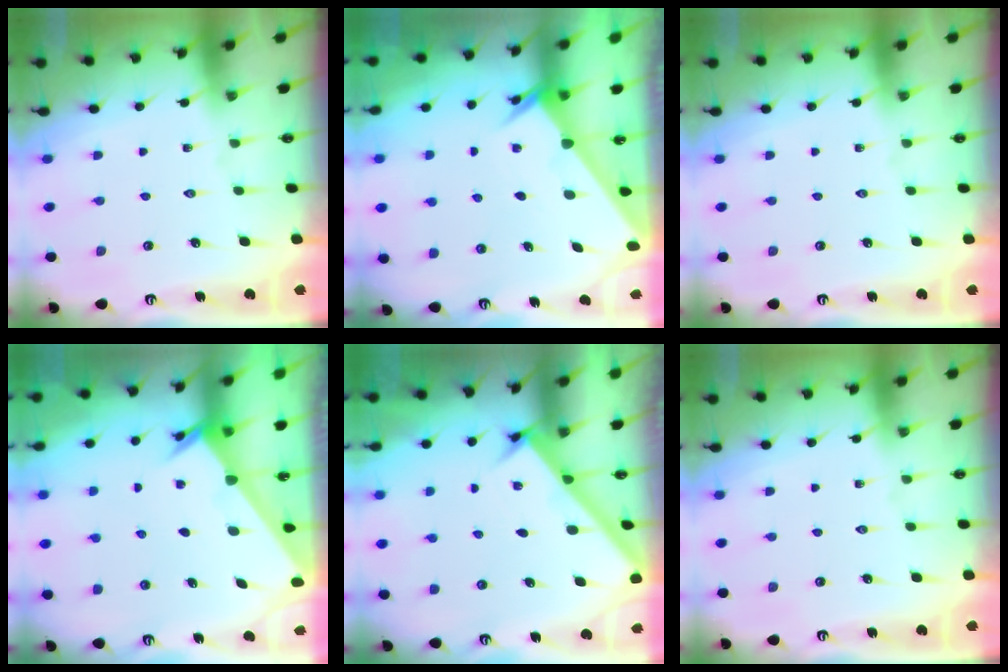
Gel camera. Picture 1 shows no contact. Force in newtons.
{"total": 2.0, "press": 2.0, "slide": 0.1}
{"total": 0.0}
{"total": 2.2, "press": 2.2, "slide": 0.2}
{"total": 2.7, "press": 2.6, "slide": 0.3}
{"total": 0.0}